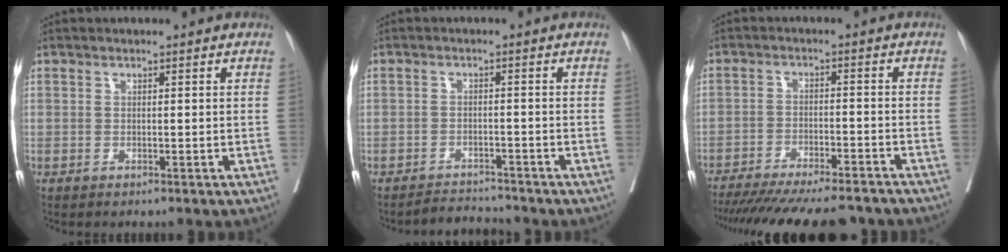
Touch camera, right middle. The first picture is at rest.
{"total": 2.8, "force": [-2.6, 0.2, -0.9], "torque": [0.020, -0.005, -0.041]}
{"total": 21.1, "force": [-18.8, 3.2, 9.0], "torque": [-0.152, -0.034, -0.260]}